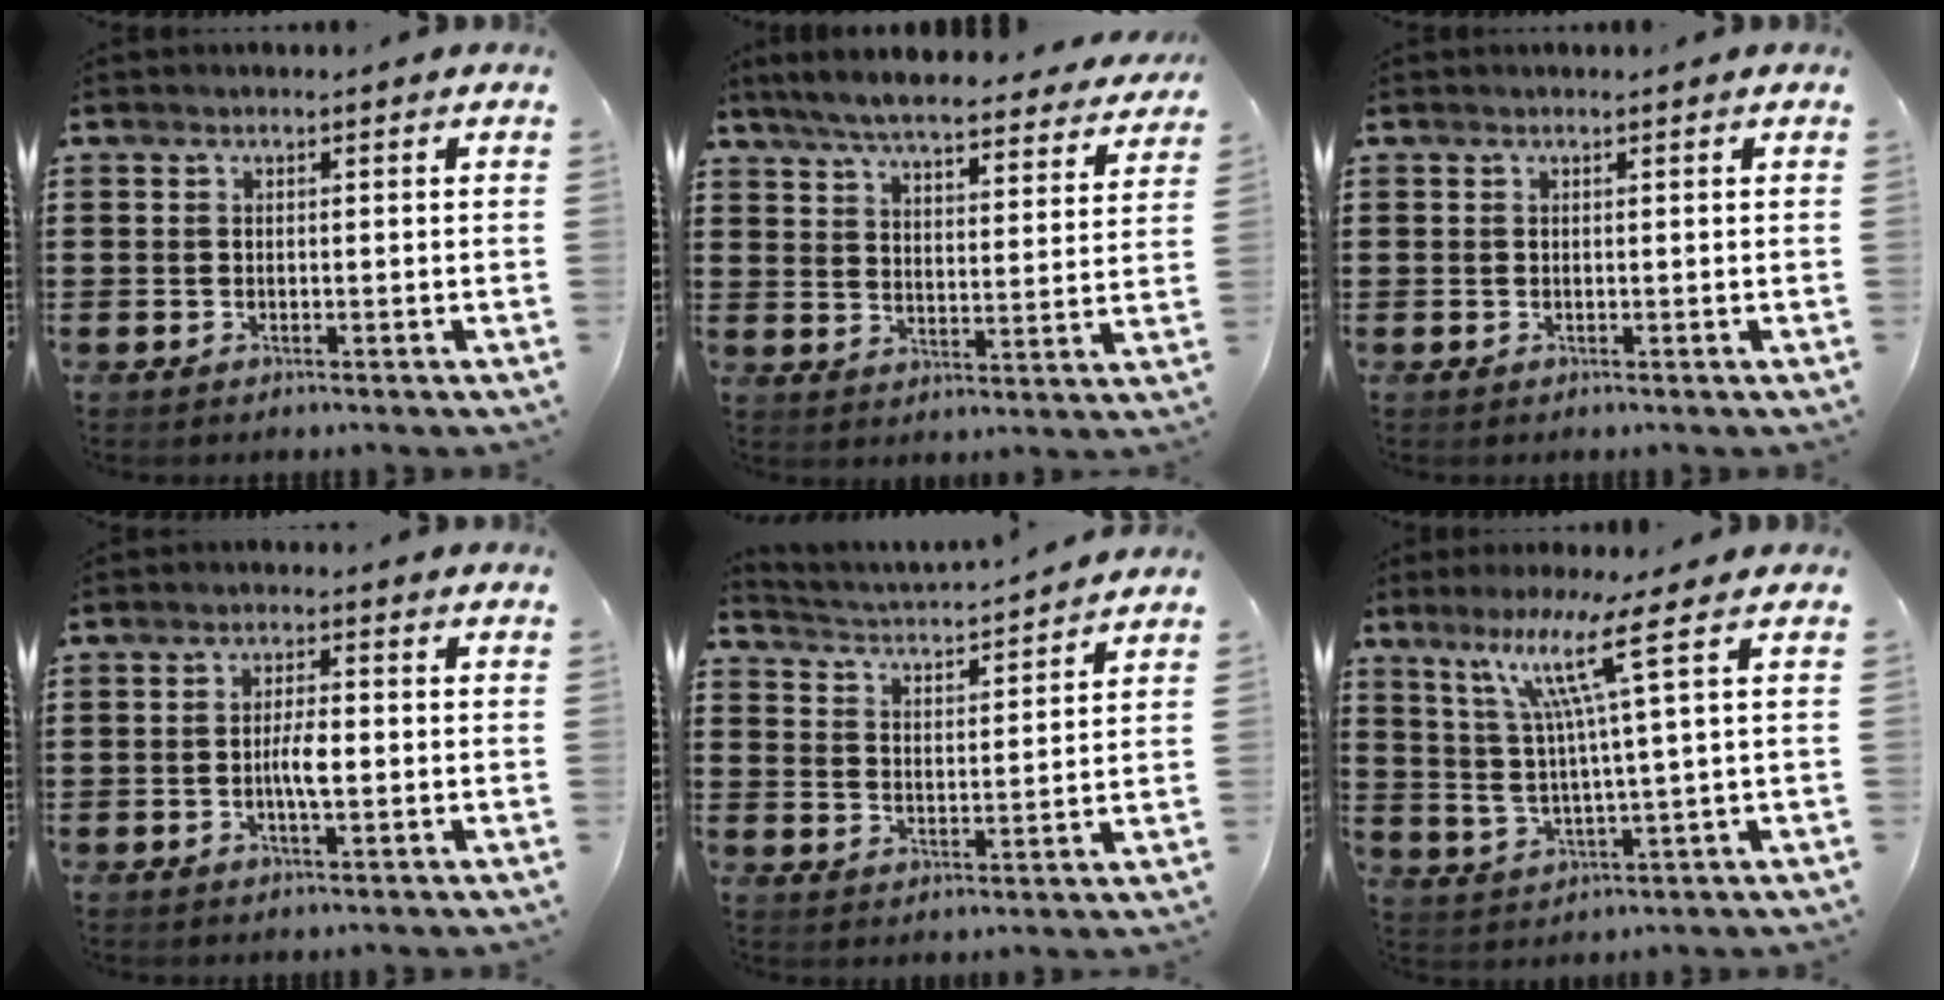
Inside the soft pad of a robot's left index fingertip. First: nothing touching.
{"total": 6.5, "force": [6.0, 0.4, 2.3], "torque": [-0.071, -0.034, 0.105]}
{"total": 0.0}
{"total": 3.7, "force": [-0.6, 0.9, 3.5], "torque": [-0.071, 0.001, -0.015]}
{"total": 2.9, "force": [2.8, -0.4, 0.2], "torque": [-0.024, -0.031, 0.041]}
{"total": 10.2, "force": [5.1, -0.9, 8.8], "torque": [-0.182, -0.005, 0.079]}